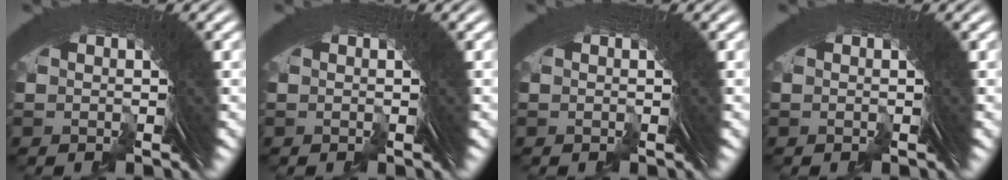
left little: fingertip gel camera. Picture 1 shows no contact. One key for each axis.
{"total": 0.0}
{"total": 0.0}
{"total": 0.0}